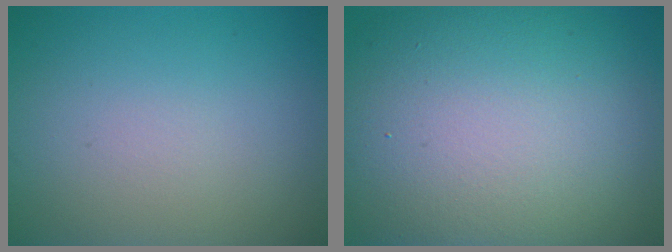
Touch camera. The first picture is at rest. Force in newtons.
{"total": 16.1, "press": 16.1, "slide": 1.2}